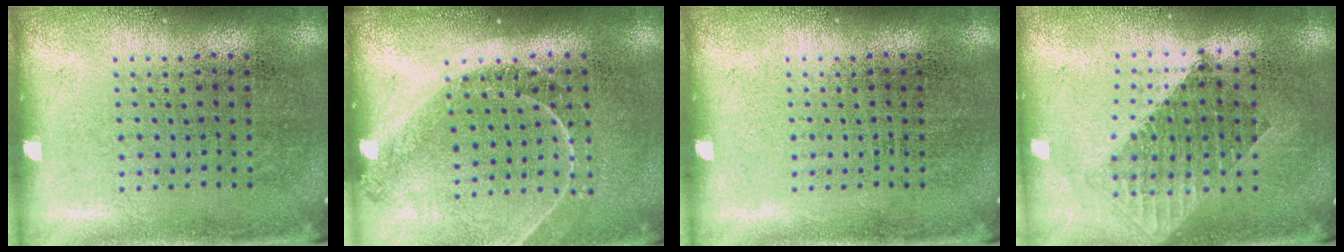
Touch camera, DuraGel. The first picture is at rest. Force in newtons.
{"total": 1.3, "press": 1.2, "slide": 0.2}
{"total": 0.0}
{"total": 1.6, "press": 1.3, "slide": 0.8}